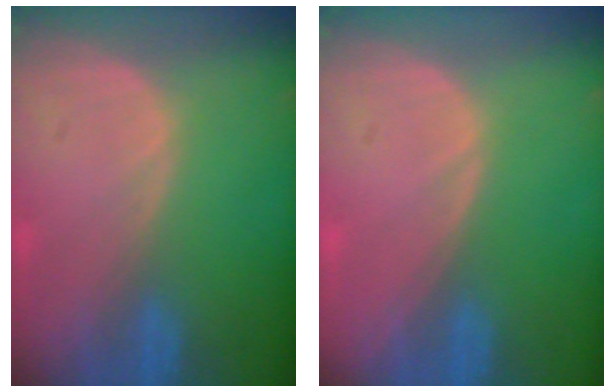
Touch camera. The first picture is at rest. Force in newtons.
{"total": 0.0}